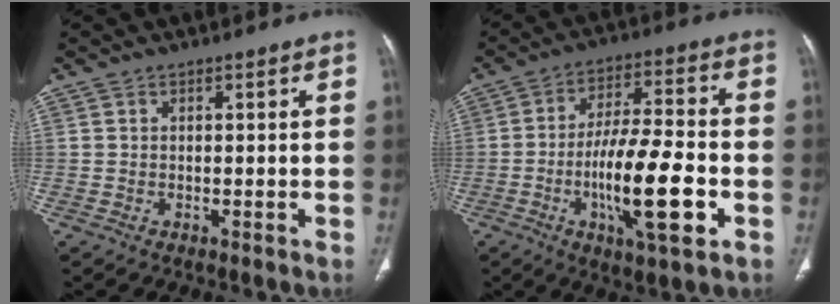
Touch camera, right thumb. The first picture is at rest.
{"total": 16.3, "force": [-4.5, 4.3, 15.0], "torque": [-0.257, 0.016, -0.076]}